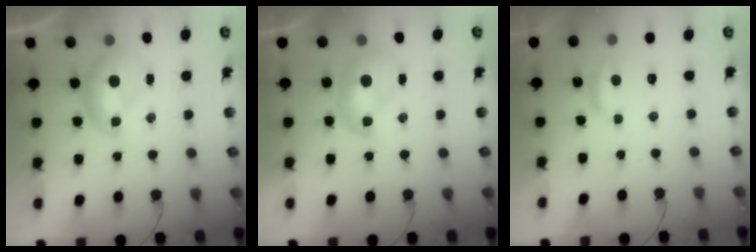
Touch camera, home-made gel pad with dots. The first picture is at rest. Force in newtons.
{"total": 1.9, "press": 1.9, "slide": 0.2}
{"total": 1.4, "press": 1.3, "slide": 0.5}